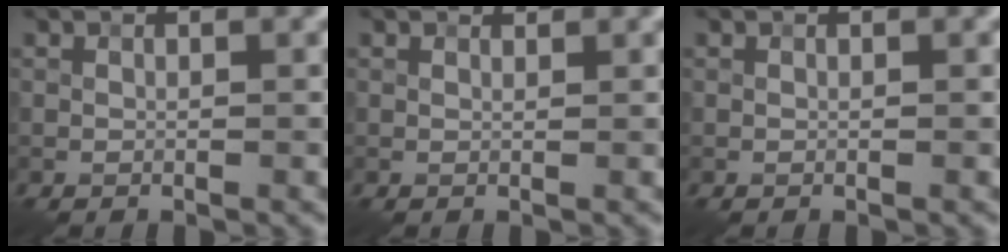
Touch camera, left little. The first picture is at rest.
{"total": 0.8, "force": [0.7, 0.2, 0.1], "torque": [-0.005, -0.001, 0.009]}
{"total": 0.0}